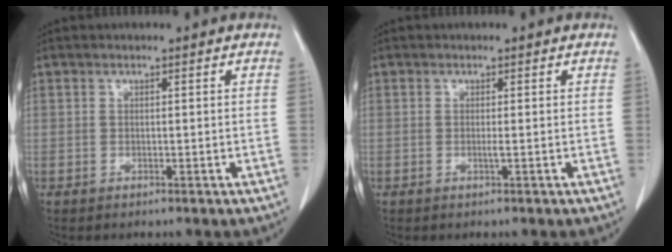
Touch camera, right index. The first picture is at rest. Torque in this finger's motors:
{"motor_torque": [0.43, -0.03, 0.17, 0.04]}